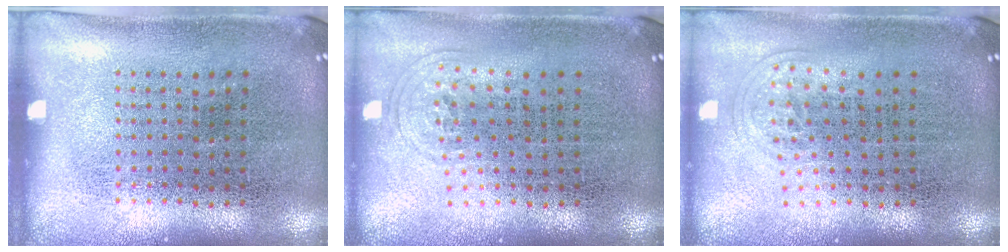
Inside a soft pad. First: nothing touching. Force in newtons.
{"total": 0.9, "press": 0.7, "slide": 0.6}
{"total": 1.0, "press": 0.6, "slide": 0.7}